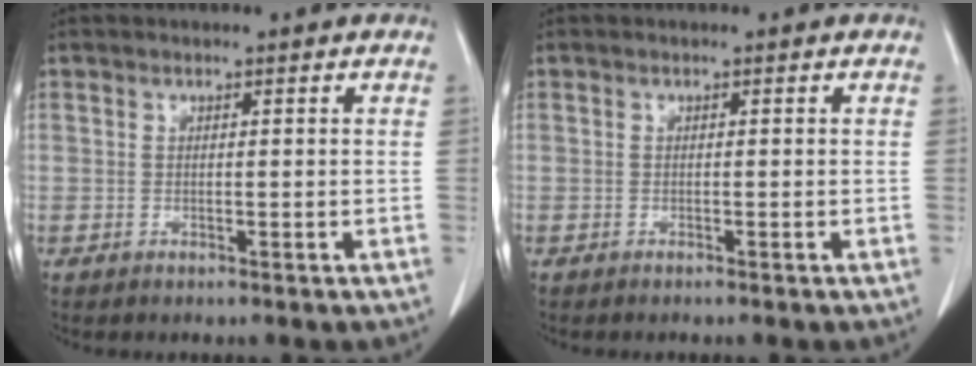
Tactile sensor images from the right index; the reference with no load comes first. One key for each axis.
{"total": 0.6, "fx": -0.6, "fy": -0.1, "fz": 0.2, "tx": 0.001, "ty": 0.001, "tz": -0.009}